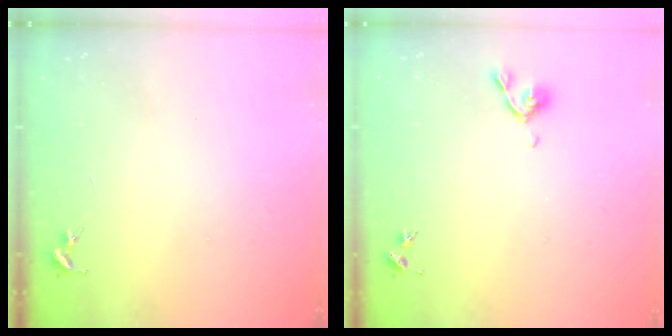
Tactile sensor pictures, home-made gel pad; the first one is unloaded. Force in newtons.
{"total": 5.6, "press": 5.5, "slide": 1.0}